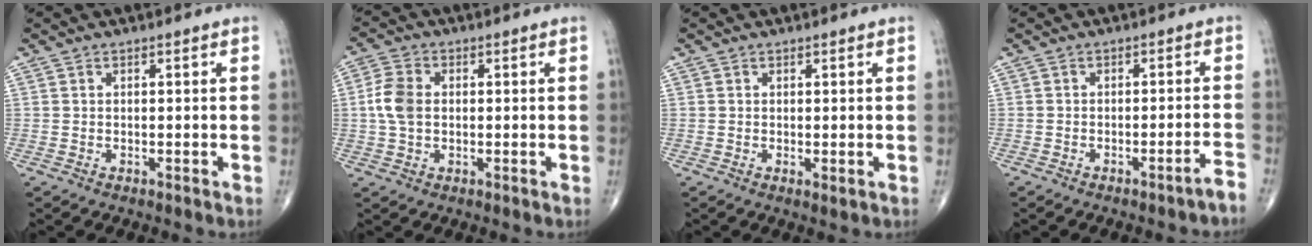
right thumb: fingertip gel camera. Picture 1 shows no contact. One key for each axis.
{"total": 5.8, "fx": 0.2, "fy": 4.0, "fz": 4.2, "tx": -0.092, "ty": 0.009, "tz": -0.001}
{"total": 0.9, "fx": 0.1, "fy": 0.4, "fz": 0.8, "tx": -0.016, "ty": -0.005, "tz": 0.000}
{"total": 2.5, "fx": -2.1, "fy": -0.1, "fz": 1.3, "tx": -0.022, "ty": 0.020, "tz": -0.028}